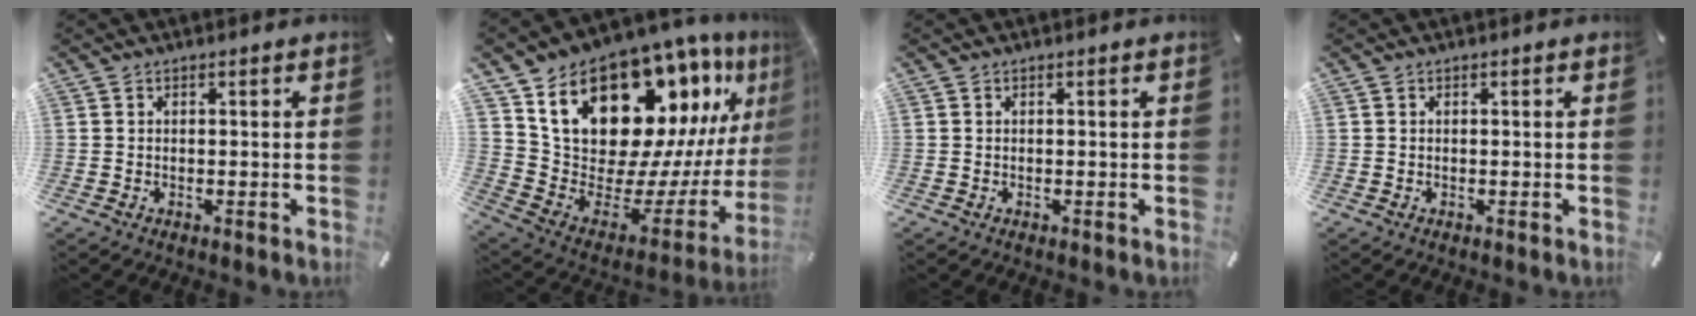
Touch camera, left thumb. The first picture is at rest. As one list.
[{"total": 24.7, "force": [14.1, 13.9, 14.7], "torque": [-0.247, -0.119, 0.267]}, {"total": 0.0}, {"total": 0.0}]